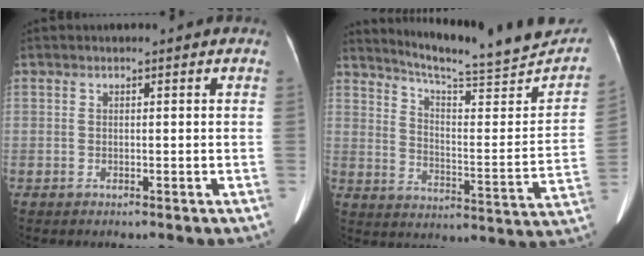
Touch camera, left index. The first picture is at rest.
{"total": 21.1, "force": [19.5, 1.0, 7.8], "torque": [-0.115, -0.064, 0.261]}